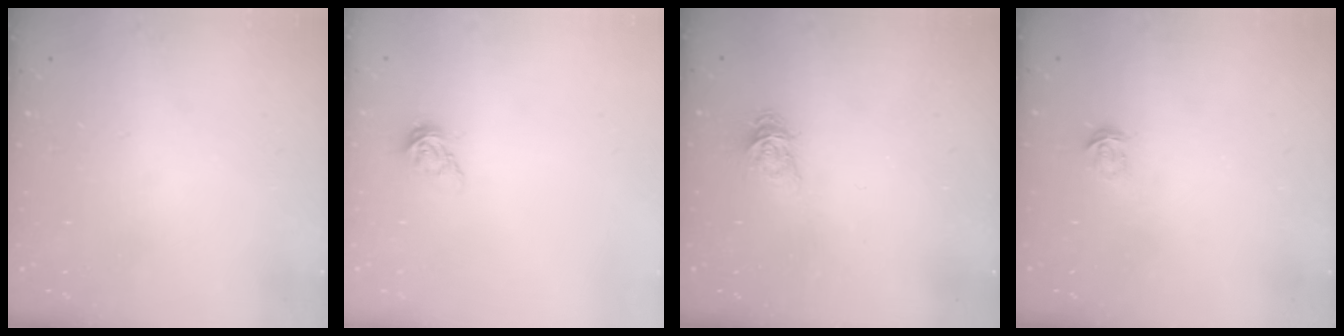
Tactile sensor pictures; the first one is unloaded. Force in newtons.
{"total": 5.3, "press": 5.2, "slide": 0.4}
{"total": 4.6, "press": 4.6, "slide": 0.3}
{"total": 1.8, "press": 1.7, "slide": 0.2}